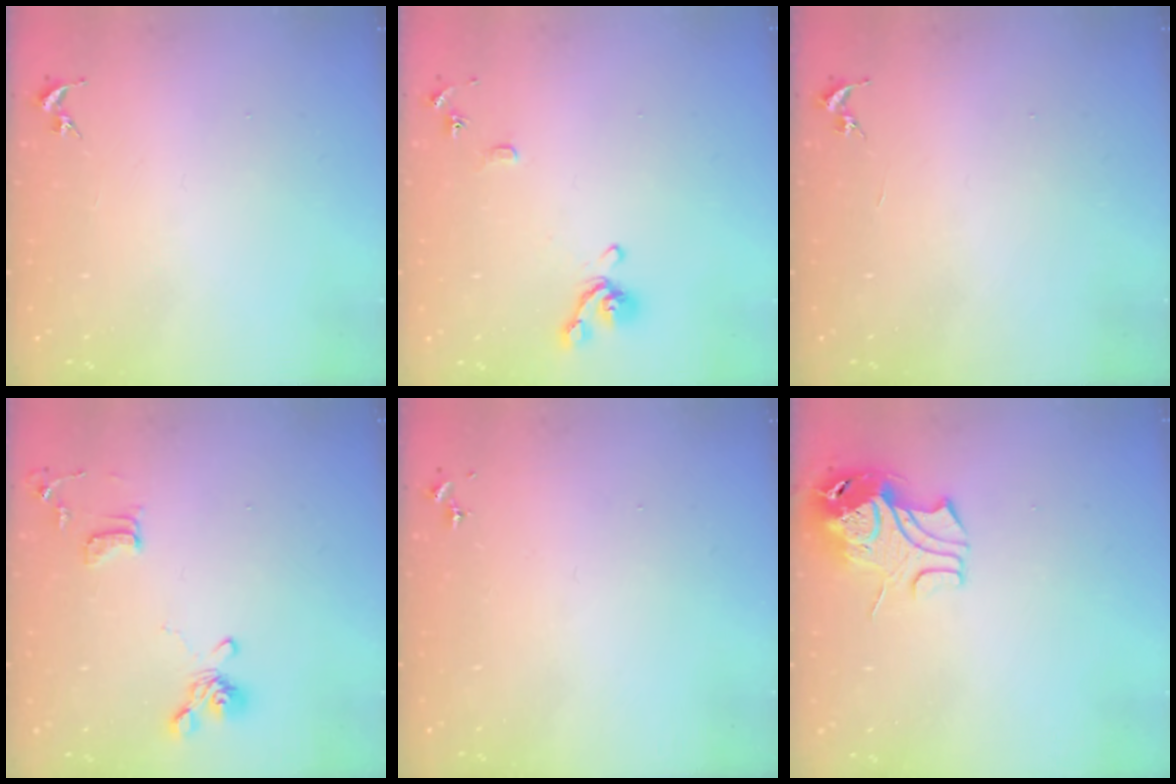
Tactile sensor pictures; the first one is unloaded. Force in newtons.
{"total": 9.9, "press": 9.8, "slide": 1.3}
{"total": 0.0}
{"total": 12.3, "press": 12.2, "slide": 1.8}
{"total": 0.0}
{"total": 9.7, "press": 9.6, "slide": 1.4}